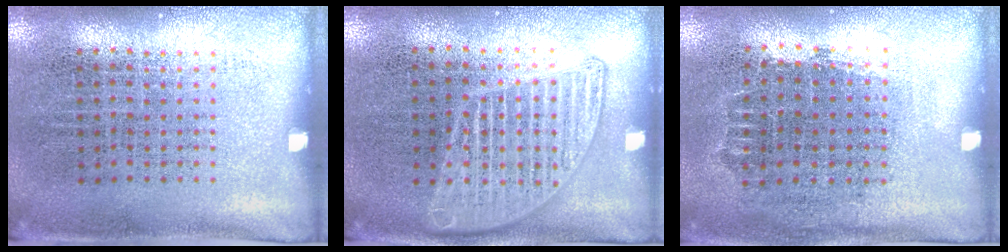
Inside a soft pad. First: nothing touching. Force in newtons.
{"total": 2.5, "press": 2.5, "slide": 0.2}
{"total": 0.8, "press": 0.8, "slide": 0.3}